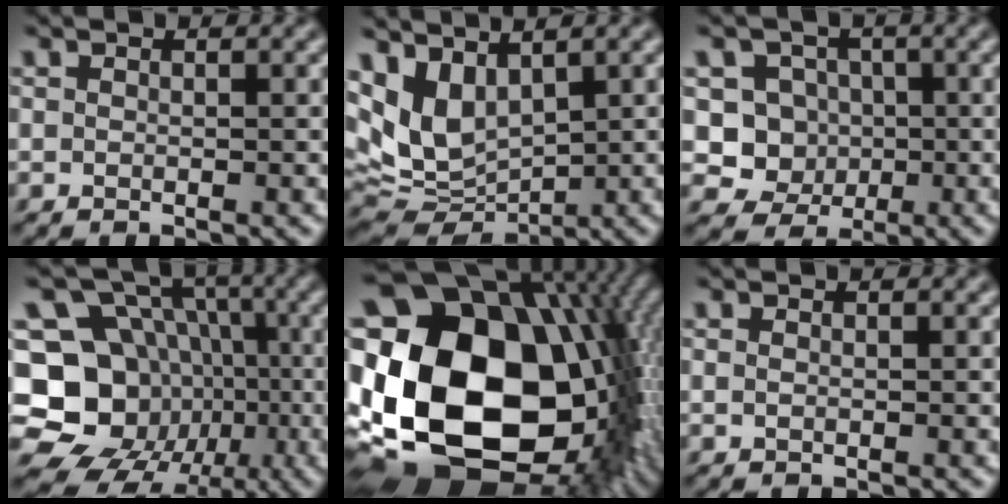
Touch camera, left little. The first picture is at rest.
{"total": 7.3, "force": [2.3, 4.6, 5.3], "torque": [-0.119, -0.012, 0.055]}
{"total": 4.5, "force": [-0.3, 4.2, 1.4], "torque": [-0.005, 0.001, -0.026]}
{"total": 18.0, "force": [-4.7, 16.2, 6.3], "torque": [-0.156, 0.002, -0.092]}
{"total": 21.9, "force": [-1.3, 15.4, 15.5], "torque": [-0.307, -0.008, 0.000]}
{"total": 0.0}